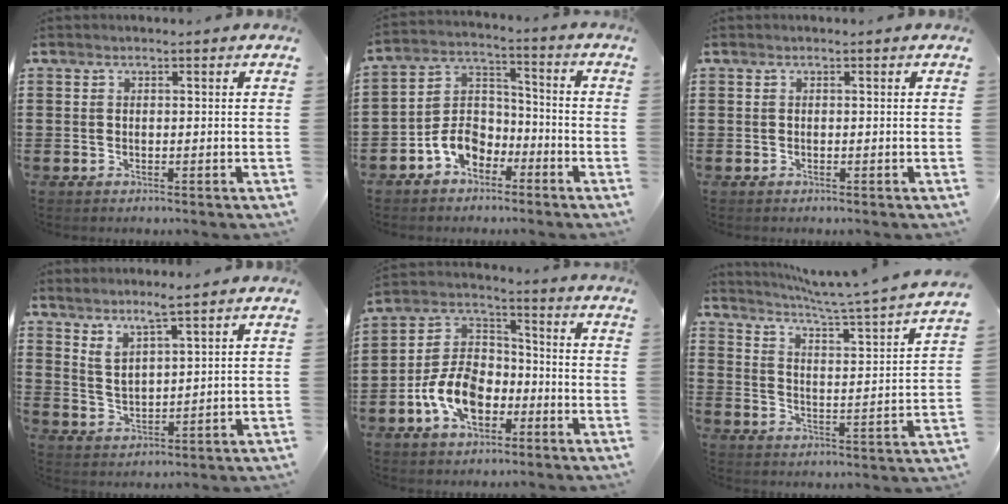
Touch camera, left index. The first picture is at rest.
{"total": 7.0, "force": [-4.4, 4.6, 2.8], "torque": [-0.072, 0.015, -0.089]}
{"total": 0.0}
{"total": 3.7, "force": [3.2, -0.1, 2.0], "torque": [-0.046, -0.007, 0.055]}
{"total": 10.0, "force": [-4.5, 6.2, 6.4], "torque": [-0.158, 0.010, -0.089]}
{"total": 4.9, "force": [4.1, -1.1, 2.3], "torque": [-0.065, -0.044, 0.057]}